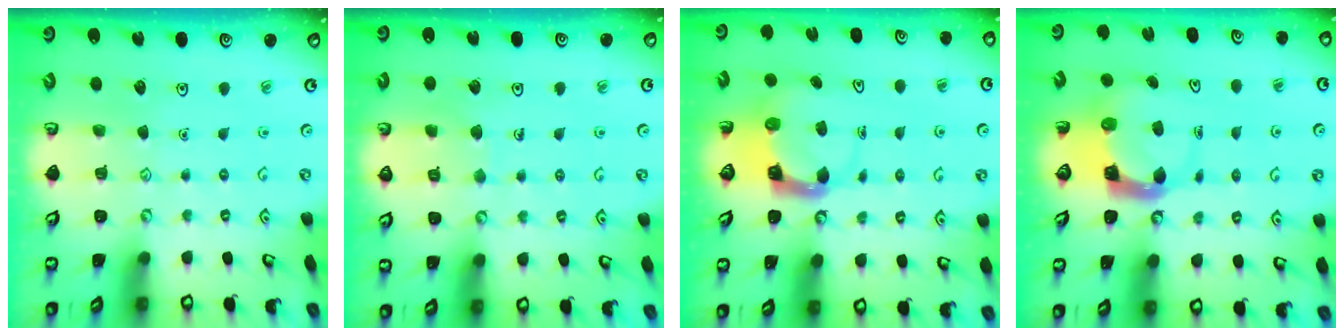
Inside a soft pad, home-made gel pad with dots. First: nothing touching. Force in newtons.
{"total": 5.5, "press": 5.5, "slide": 0.6}
{"total": 3.7, "press": 3.7, "slide": 0.5}
{"total": 3.9, "press": 3.8, "slide": 0.6}